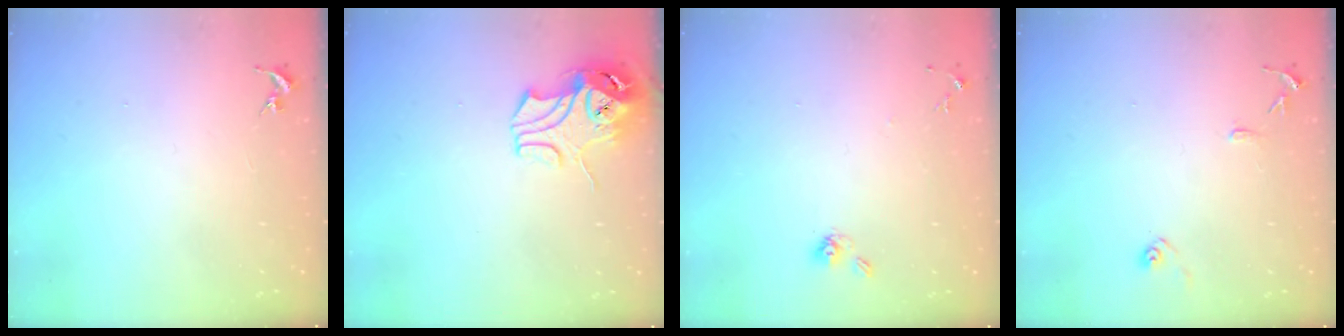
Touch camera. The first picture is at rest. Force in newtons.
{"total": 10.3, "press": 10.2, "slide": 1.6}
{"total": 6.5, "press": 6.4, "slide": 1.5}
{"total": 9.0, "press": 8.9, "slide": 0.8}